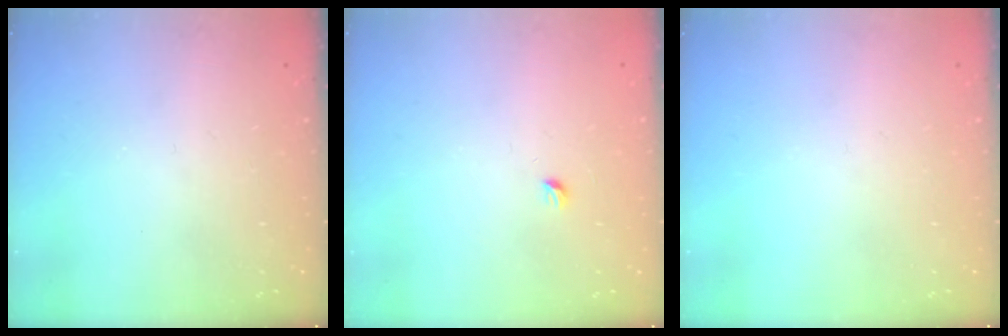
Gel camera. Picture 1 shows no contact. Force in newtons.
{"total": 2.9, "press": 2.9, "slide": 0.4}
{"total": 0.0}